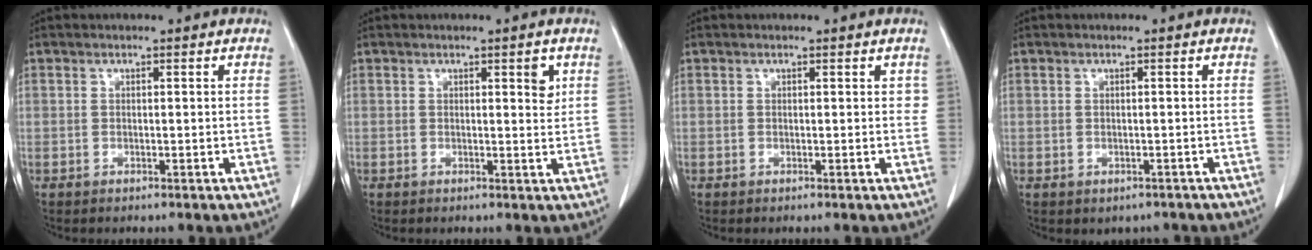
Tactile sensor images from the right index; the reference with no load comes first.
{"total": 2.3, "force": [1.1, 0.6, 2.0], "torque": [-0.027, -0.006, 0.014]}
{"total": 0.9, "force": [0.4, 0.7, 0.4], "torque": [0.007, 0.006, 0.001]}
{"total": 2.0, "force": [-1.2, 1.5, 0.4], "torque": [-0.005, 0.002, -0.011]}